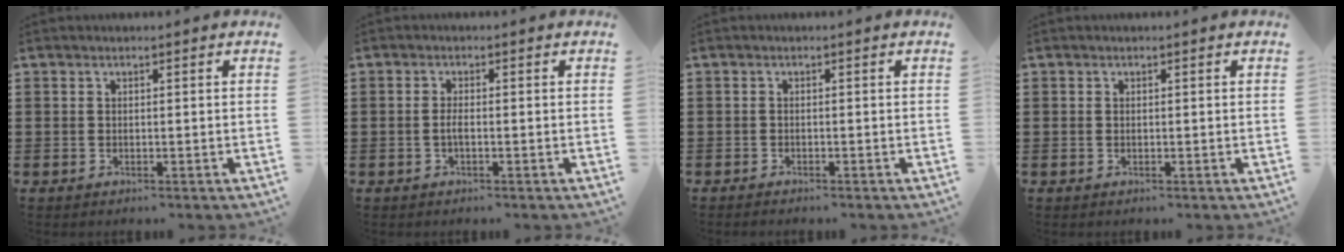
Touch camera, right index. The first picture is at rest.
{"total": 1.6, "force": [-0.4, 0.3, 1.5], "torque": [-0.037, -0.004, -0.011]}
{"total": 0.6, "force": [-0.6, 0.1, 0.0], "torque": [-0.001, 0.001, -0.013]}
{"total": 0.0}